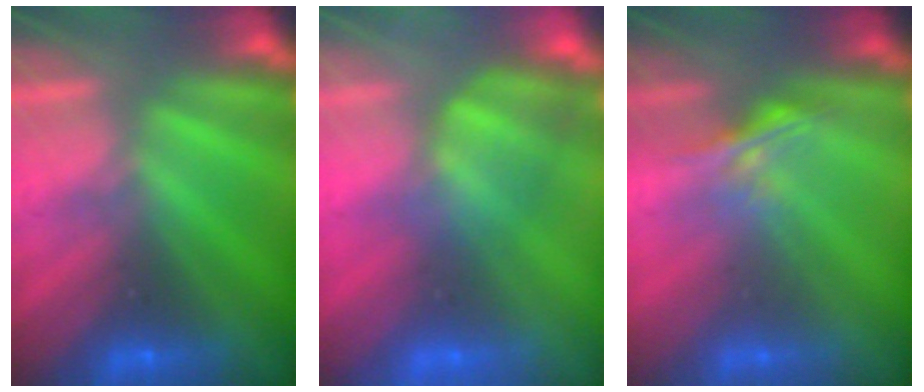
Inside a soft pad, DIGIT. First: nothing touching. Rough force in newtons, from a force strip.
{"total": 2.9}
{"total": 1.4}